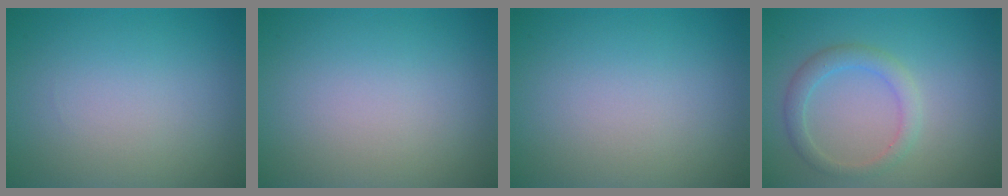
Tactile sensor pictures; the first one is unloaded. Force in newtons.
{"total": 0.0}
{"total": 0.0}
{"total": 2.2, "press": 2.2, "slide": 0.1}